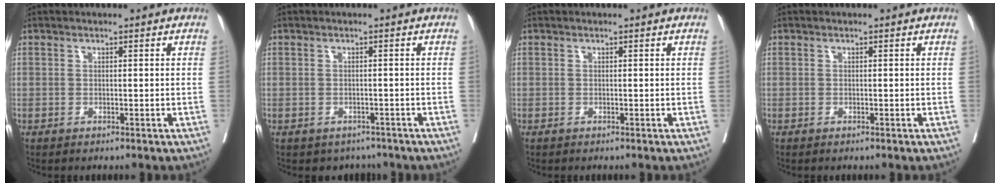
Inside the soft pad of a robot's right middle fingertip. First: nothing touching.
{"total": 3.0, "force": [-2.5, 1.7, 0.2], "torque": [0.004, 0.009, -0.031]}
{"total": 0.0}
{"total": 0.0}